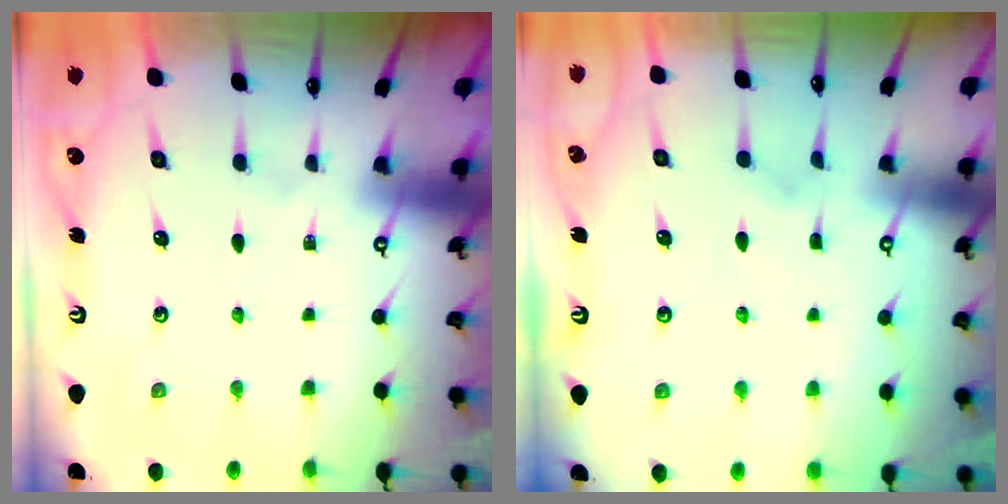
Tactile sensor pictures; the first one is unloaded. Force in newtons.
{"total": 2.8, "press": 2.8, "slide": 0.5}